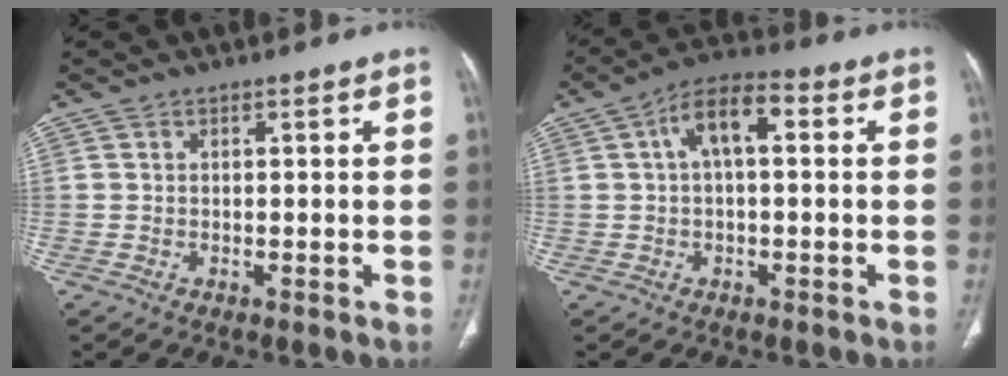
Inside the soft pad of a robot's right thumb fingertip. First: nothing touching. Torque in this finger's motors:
{"motor_torque": [1.46, 3.21, 1.05, -0.33, 0.05]}